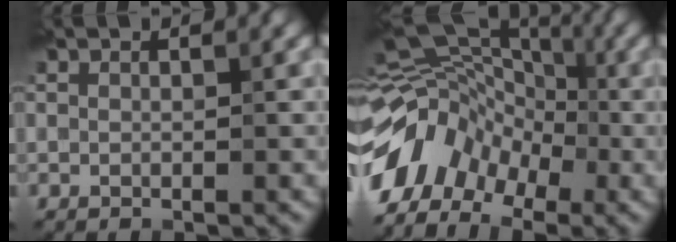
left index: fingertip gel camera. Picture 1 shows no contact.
{"total": 8.2, "force": [-3.7, 5.8, 4.4], "torque": [-0.077, 0.007, -0.086]}